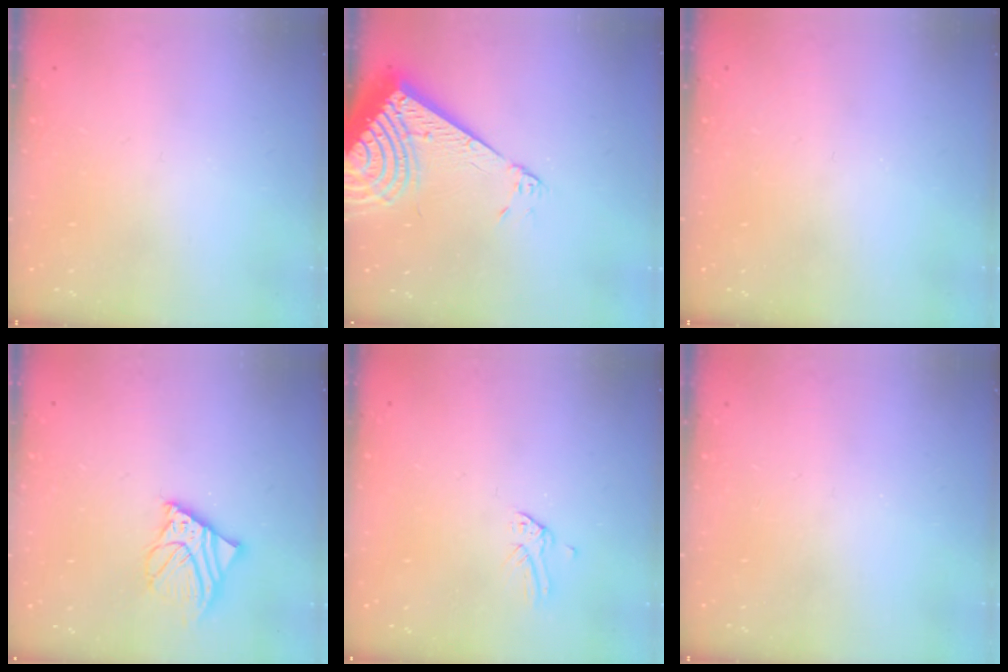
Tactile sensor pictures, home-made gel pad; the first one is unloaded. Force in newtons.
{"total": 13.1, "press": 13.0, "slide": 2.1}
{"total": 0.0}
{"total": 9.4, "press": 9.3, "slide": 1.4}
{"total": 0.0}
{"total": 0.0}